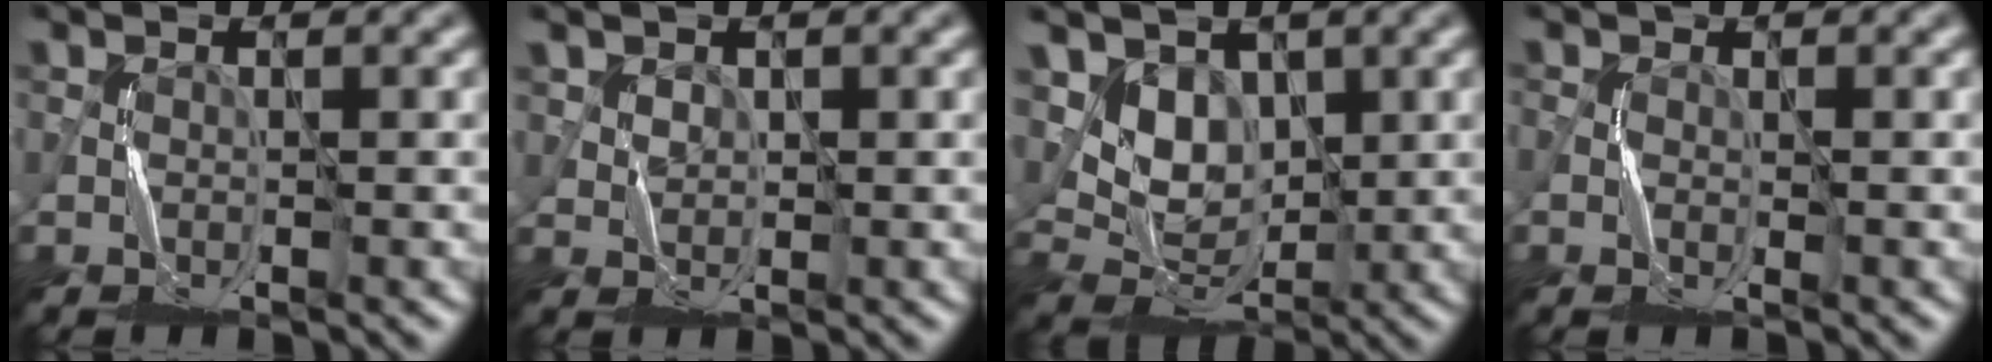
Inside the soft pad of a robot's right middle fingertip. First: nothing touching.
{"total": 1.4, "force": [1.1, 0.8, 0.1], "torque": [-0.002, -0.003, 0.023]}
{"total": 4.6, "force": [2.1, 3.4, 2.2], "torque": [-0.046, -0.012, 0.042]}
{"total": 0.8, "force": [-0.1, 0.3, 0.7], "torque": [-0.014, -0.001, -0.004]}